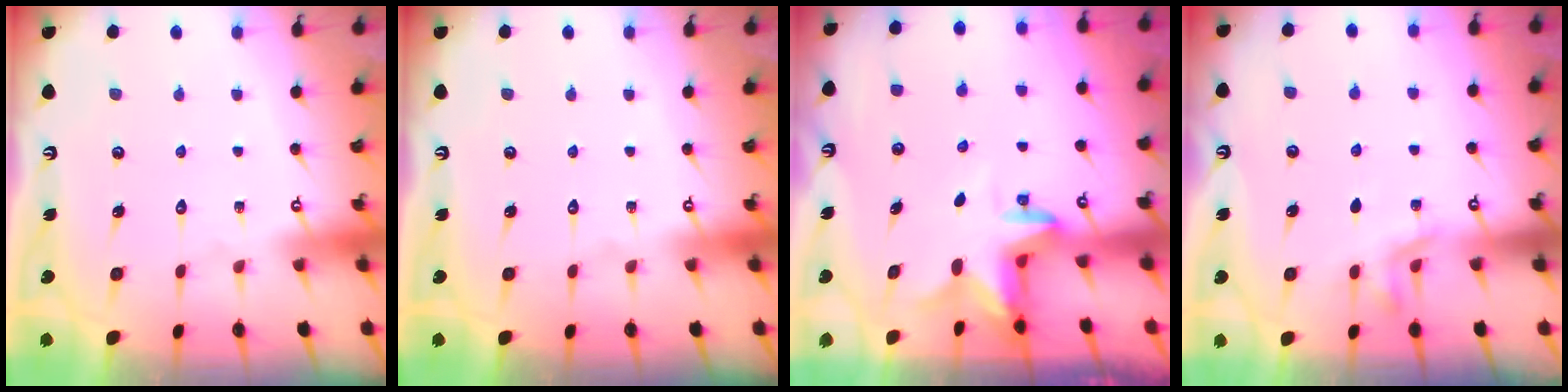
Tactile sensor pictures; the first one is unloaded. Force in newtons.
{"total": 0.0}
{"total": 2.8, "press": 2.7, "slide": 0.5}
{"total": 3.5, "press": 3.1, "slide": 1.7}